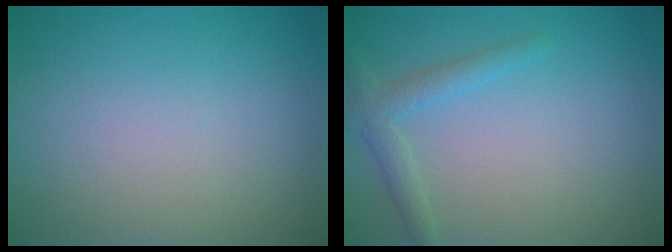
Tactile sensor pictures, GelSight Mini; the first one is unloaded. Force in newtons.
{"total": 2.1, "press": 2.1, "slide": 0.1}